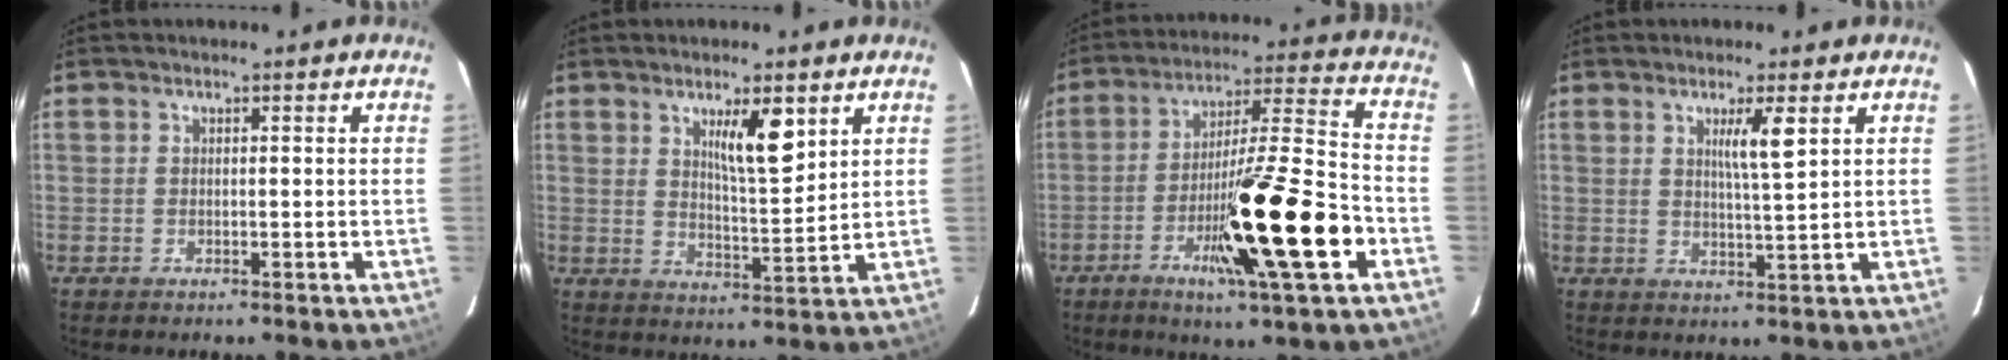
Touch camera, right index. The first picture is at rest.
{"total": 7.1, "force": [3.6, 1.2, 6.0], "torque": [-0.100, -0.008, 0.063]}
{"total": 18.8, "force": [-6.9, 0.2, 17.5], "torque": [-0.286, -0.016, -0.113]}
{"total": 4.2, "force": [1.8, -0.3, 3.8], "torque": [-0.068, -0.006, 0.032]}